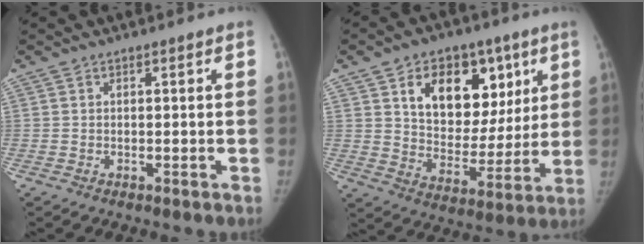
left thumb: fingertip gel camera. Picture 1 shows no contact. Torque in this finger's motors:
{"motor_torque": [0.96, 1.05, 1.00, -0.33, 0.13]}